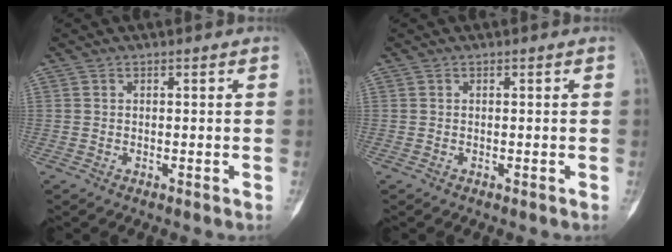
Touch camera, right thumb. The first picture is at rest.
{"total": 0.0}